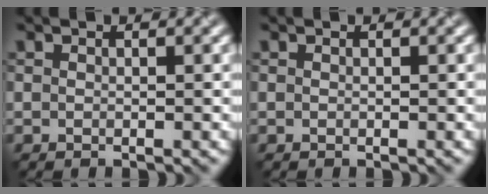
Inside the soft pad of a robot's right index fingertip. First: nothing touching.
{"total": 0.0}